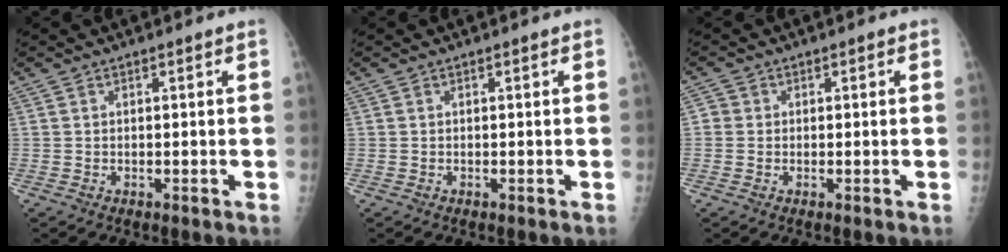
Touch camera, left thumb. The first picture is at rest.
{"total": 0.0}
{"total": 1.8, "force": [-0.1, 1.7, 0.6], "torque": [0.004, 0.004, -0.007]}